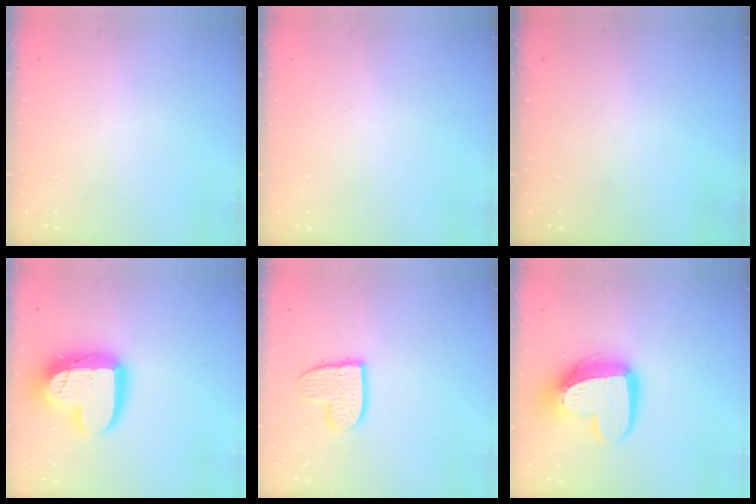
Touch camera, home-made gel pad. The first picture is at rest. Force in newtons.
{"total": 0.0}
{"total": 0.0}
{"total": 20.6, "press": 20.6, "slide": 1.5}
{"total": 9.8, "press": 9.8, "slide": 0.5}
{"total": 14.9, "press": 14.8, "slide": 1.4}